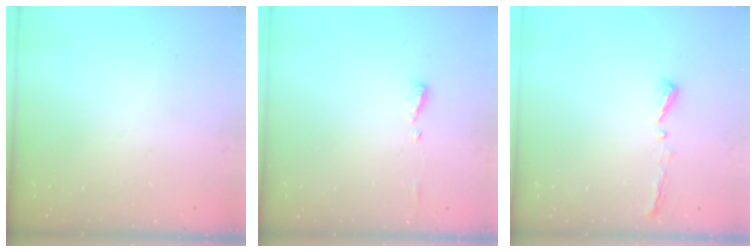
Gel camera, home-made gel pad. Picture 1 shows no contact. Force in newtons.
{"total": 4.9, "press": 4.9, "slide": 0.6}
{"total": 4.4, "press": 4.3, "slide": 0.6}